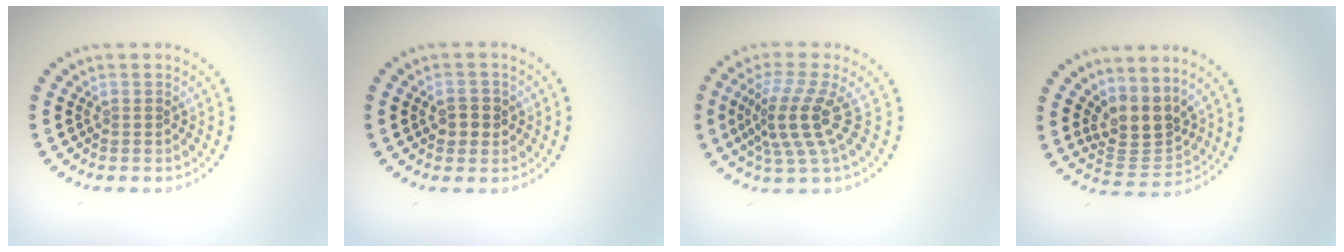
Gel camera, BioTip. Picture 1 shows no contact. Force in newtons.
{"total": 2.0, "press": 2.0, "slide": 0.4}
{"total": 4.4, "press": 3.1, "slide": 3.1}
{"total": 3.6, "press": 2.7, "slide": 2.4}